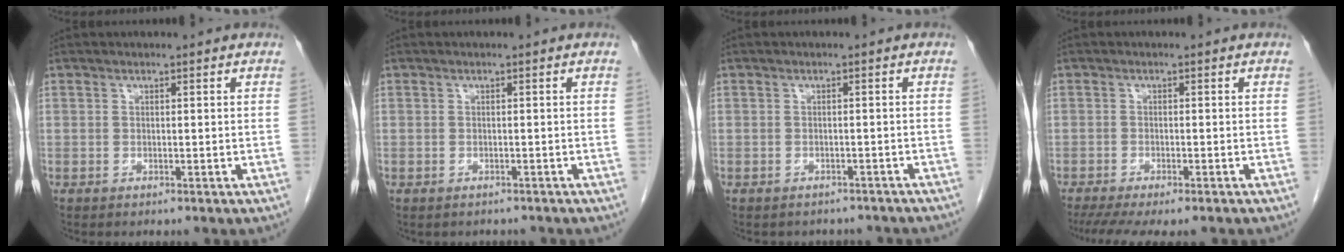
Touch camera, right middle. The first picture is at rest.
{"total": 1.7, "force": [-1.5, 0.8, 0.2], "torque": [-0.006, 0.000, -0.020]}
{"total": 6.2, "force": [-5.5, 2.6, 1.2], "torque": [-0.014, 0.006, -0.055]}
{"total": 9.6, "force": [-7.9, 1.8, 5.2], "torque": [-0.081, -0.012, -0.116]}